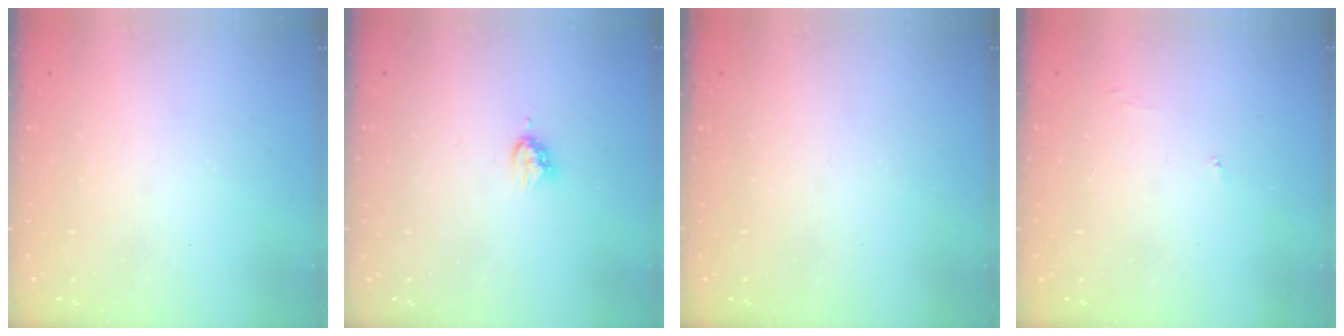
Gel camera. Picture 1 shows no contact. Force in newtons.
{"total": 4.6, "press": 4.6, "slide": 0.4}
{"total": 0.0}
{"total": 3.9, "press": 3.9, "slide": 0.3}